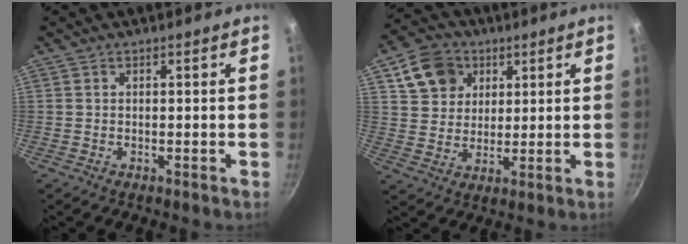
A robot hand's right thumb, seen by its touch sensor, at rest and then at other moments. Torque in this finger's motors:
{"motor_torque": [-0.73, 1.13, -0.42, 0.19, 0.21]}